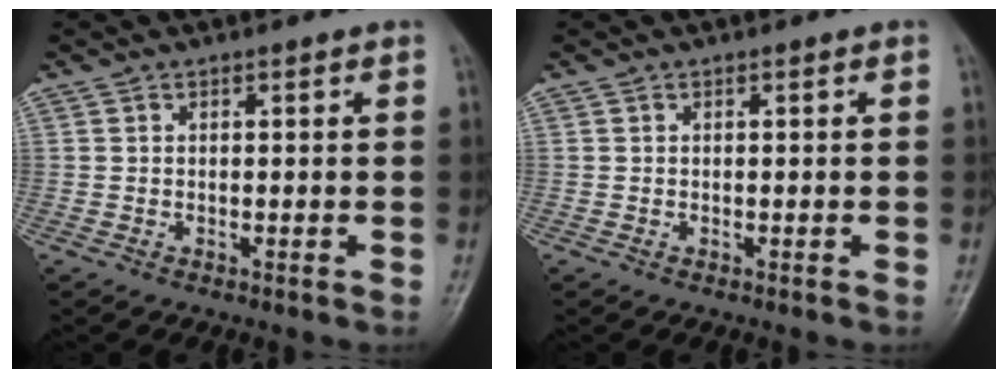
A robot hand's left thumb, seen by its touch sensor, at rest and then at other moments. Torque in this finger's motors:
{"motor_torque": [-0.10, -0.02, -0.05, 0.05, 0.00]}